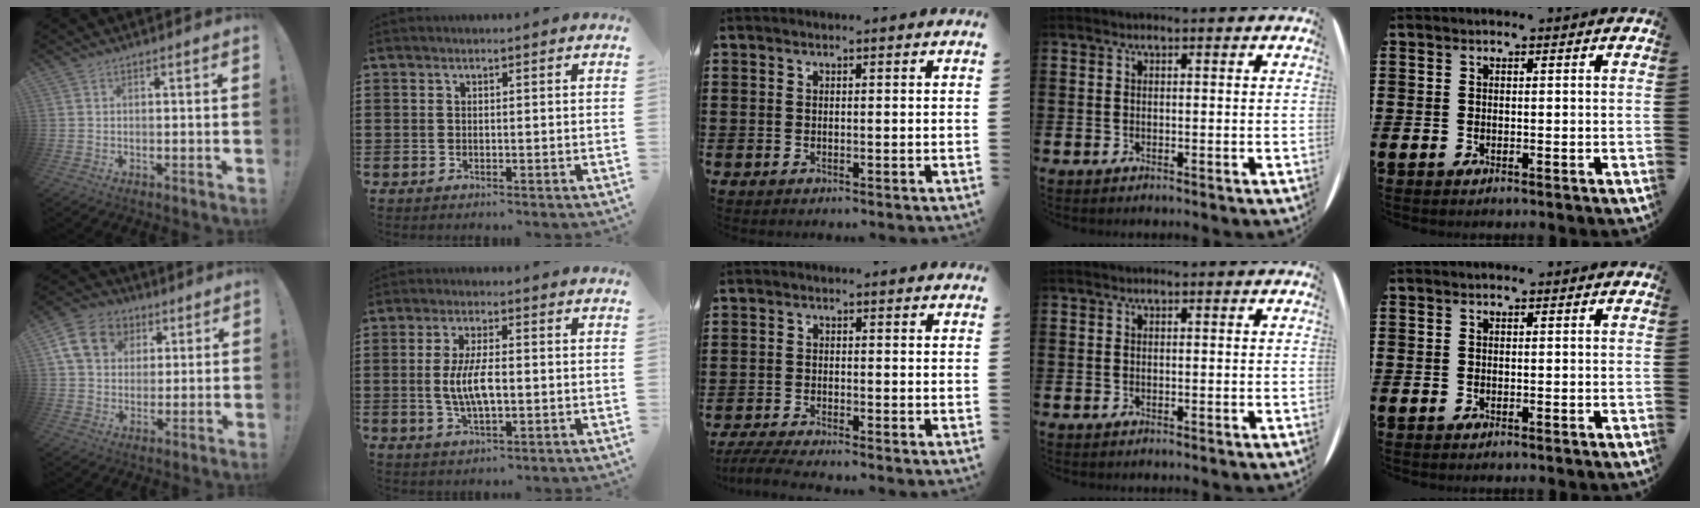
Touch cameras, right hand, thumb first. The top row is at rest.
{"thumb": {"total": 13.8, "force": [4.9, 11.3, 6.3], "torque": [-0.082, -0.013, 0.100]}, "index": {"total": 6.6, "force": [-0.5, 2.3, 6.2], "torque": [-0.132, -0.005, -0.015]}, "middle": {"total": 2.9, "force": [-2.7, 0.0, 1.2], "torque": [-0.033, -0.008, -0.057]}}